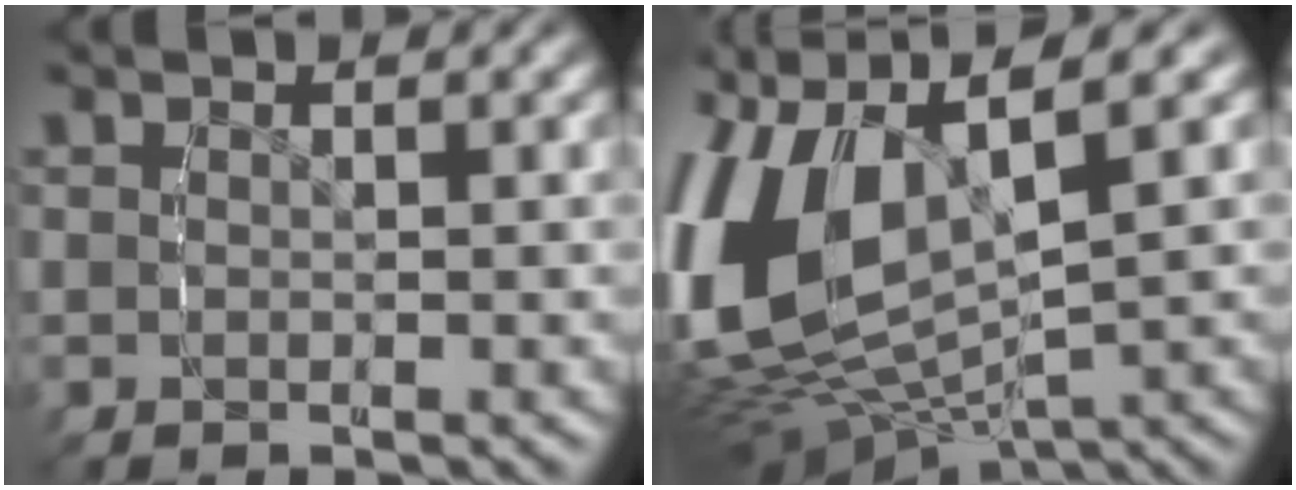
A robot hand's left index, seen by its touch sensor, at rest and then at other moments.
{"total": 12.5, "force": [-0.5, 8.9, 8.7], "torque": [-0.216, -0.027, -0.003]}